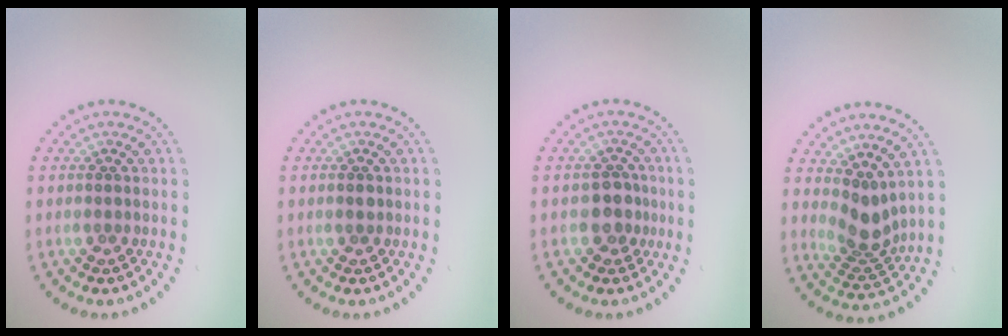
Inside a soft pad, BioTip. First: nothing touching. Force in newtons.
{"total": 0.7, "press": 0.7, "slide": 0.1}
{"total": 2.2, "press": 2.0, "slide": 0.8}
{"total": 2.8, "press": 2.0, "slide": 2.0}